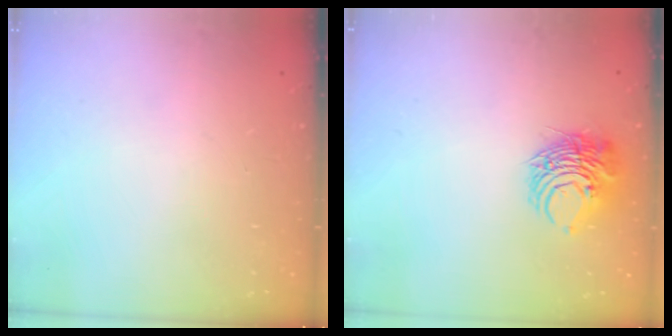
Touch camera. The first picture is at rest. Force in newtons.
{"total": 9.4, "press": 9.4, "slide": 0.9}